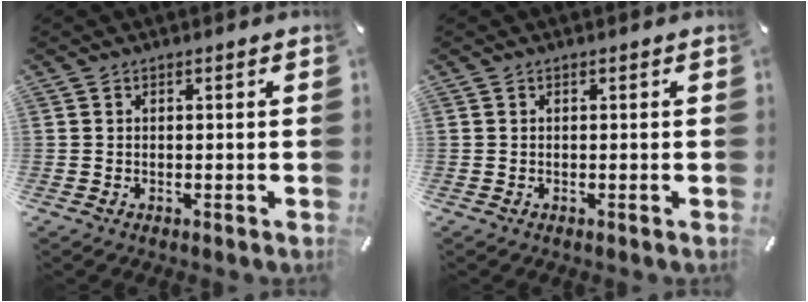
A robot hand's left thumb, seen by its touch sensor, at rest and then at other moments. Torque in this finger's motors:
{"motor_torque": [-0.17, -0.18, 0.02, 0.07, 0.00]}